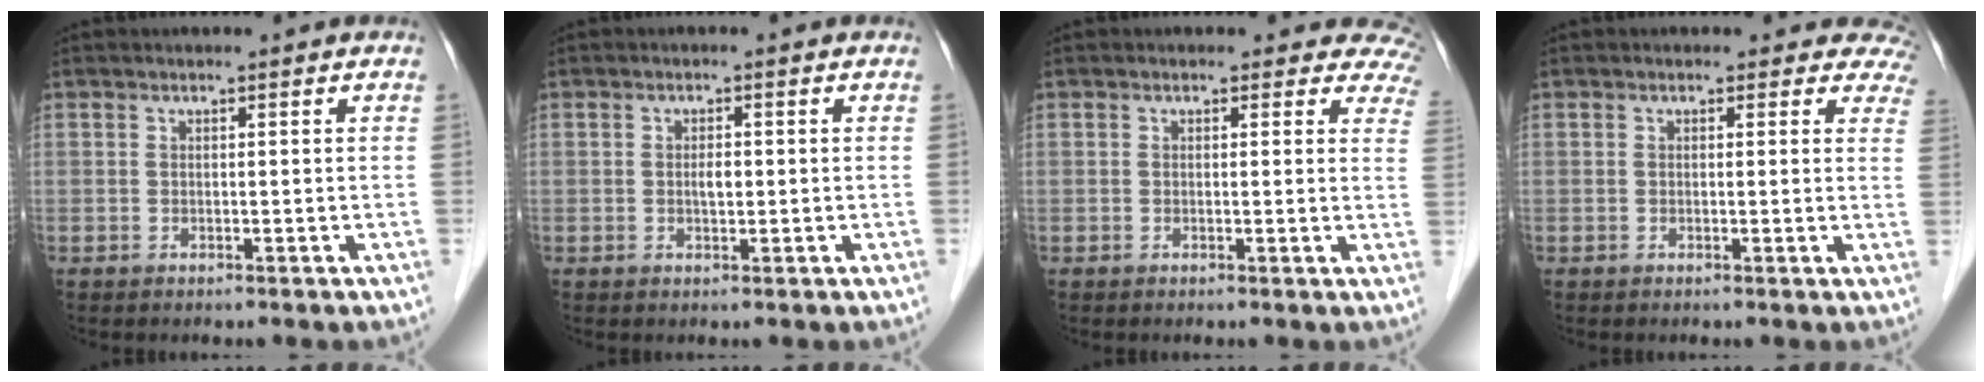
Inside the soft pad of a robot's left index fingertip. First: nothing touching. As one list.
[{"total": 1.6, "force": [0.0, 0.7, 1.5], "torque": [-0.026, 0.001, -0.001]}, {"total": 6.5, "force": [5.6, 3.3, 0.7], "torque": [0.035, -0.012, 0.020]}, {"total": 5.4, "force": [4.5, 2.8, 0.2], "torque": [0.039, -0.011, 0.010]}]